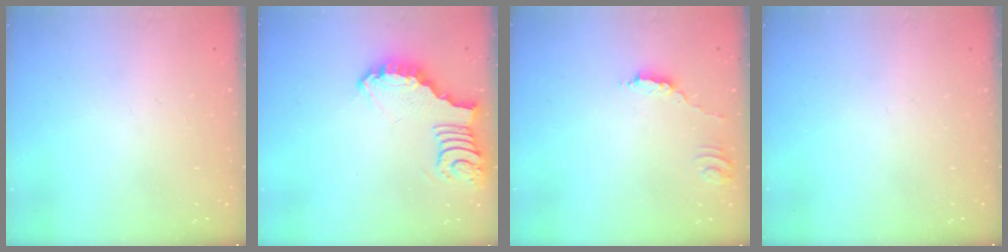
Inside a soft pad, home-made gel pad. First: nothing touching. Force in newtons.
{"total": 4.0, "press": 4.0, "slide": 0.3}
{"total": 1.8, "press": 1.8, "slide": 0.1}
{"total": 0.0}